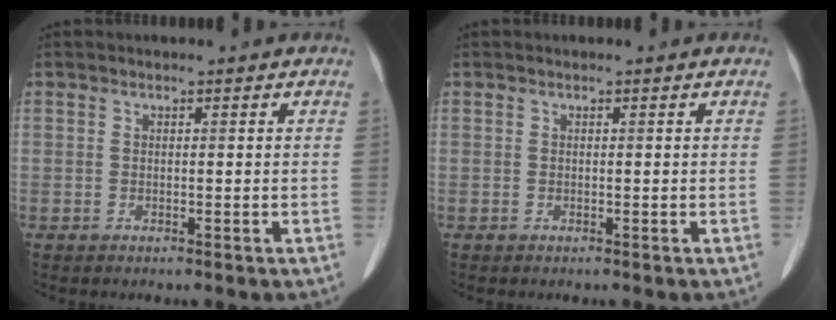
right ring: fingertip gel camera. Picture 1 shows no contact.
{"total": 0.0}